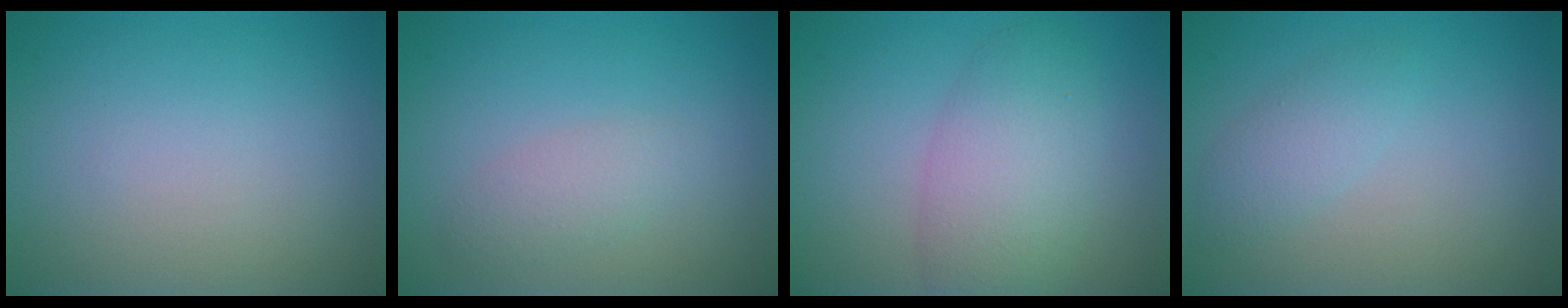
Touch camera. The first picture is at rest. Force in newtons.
{"total": 1.9, "press": 1.9, "slide": 0.1}
{"total": 5.1, "press": 5.1, "slide": 0.3}
{"total": 1.9, "press": 1.9, "slide": 0.1}